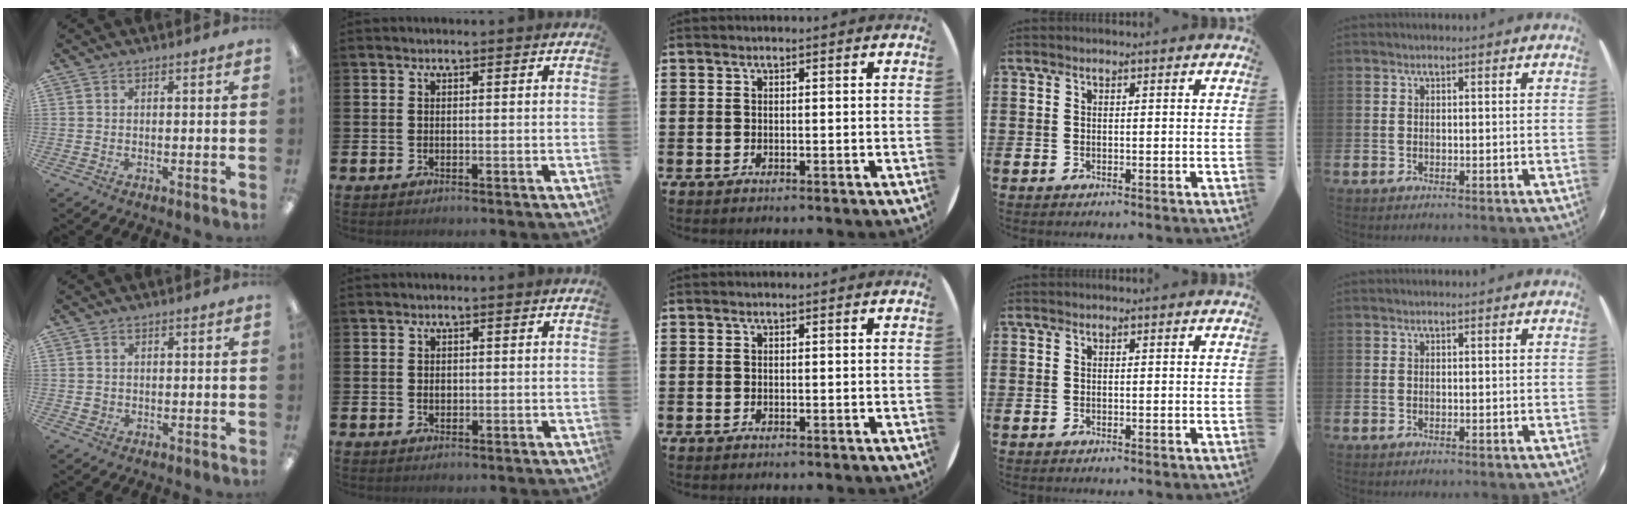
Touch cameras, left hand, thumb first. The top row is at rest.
{"thumb": {"total": 1.4, "force": [0.4, 1.4, 0.2], "torque": [-0.007, 0.004, 0.006]}, "index": {"total": 0.9, "force": [0.1, 0.7, 0.5], "torque": [0.005, 0.000, -0.002]}}